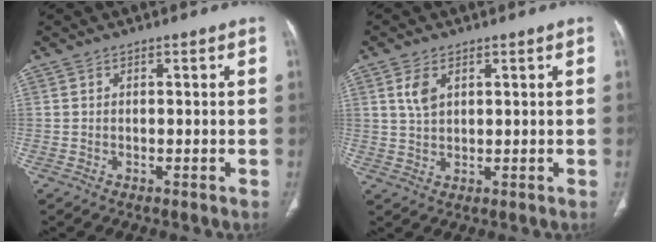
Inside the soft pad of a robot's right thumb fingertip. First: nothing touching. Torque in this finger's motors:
{"motor_torque": [-0.62, 0.57, 0.09, -0.20, 0.05]}